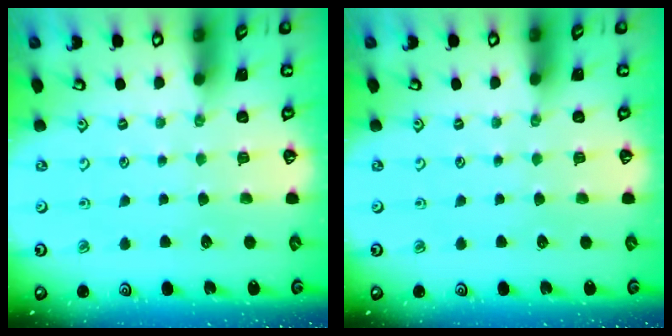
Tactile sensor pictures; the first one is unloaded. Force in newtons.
{"total": 0.0}